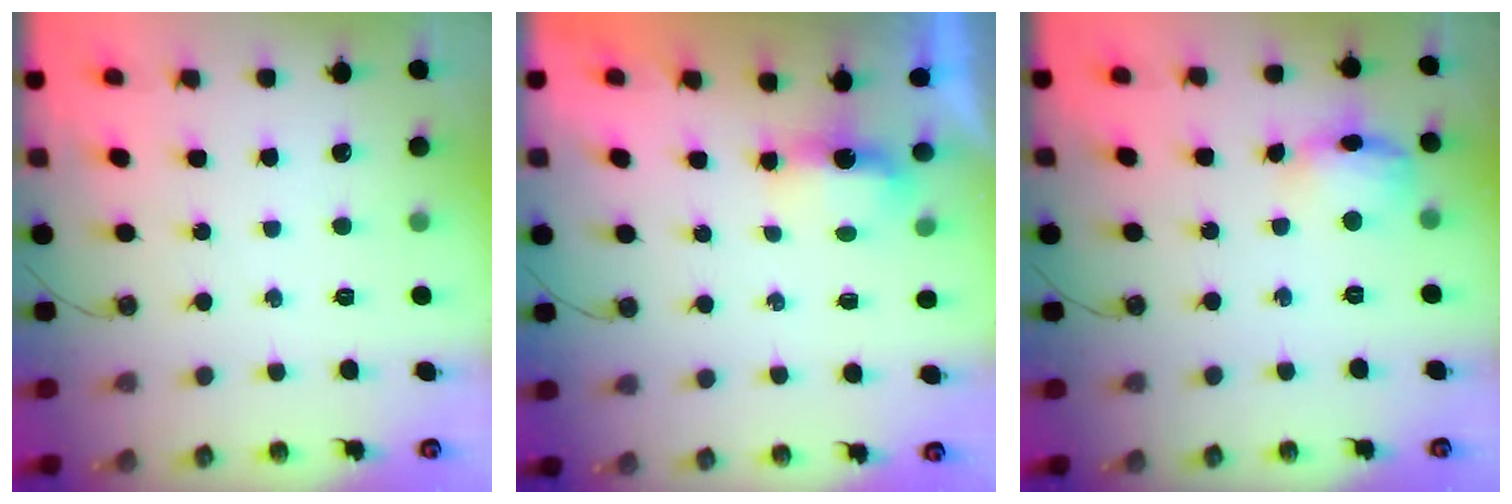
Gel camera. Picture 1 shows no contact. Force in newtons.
{"total": 3.9, "press": 3.8, "slide": 0.8}
{"total": 11.1, "press": 11.0, "slide": 1.0}